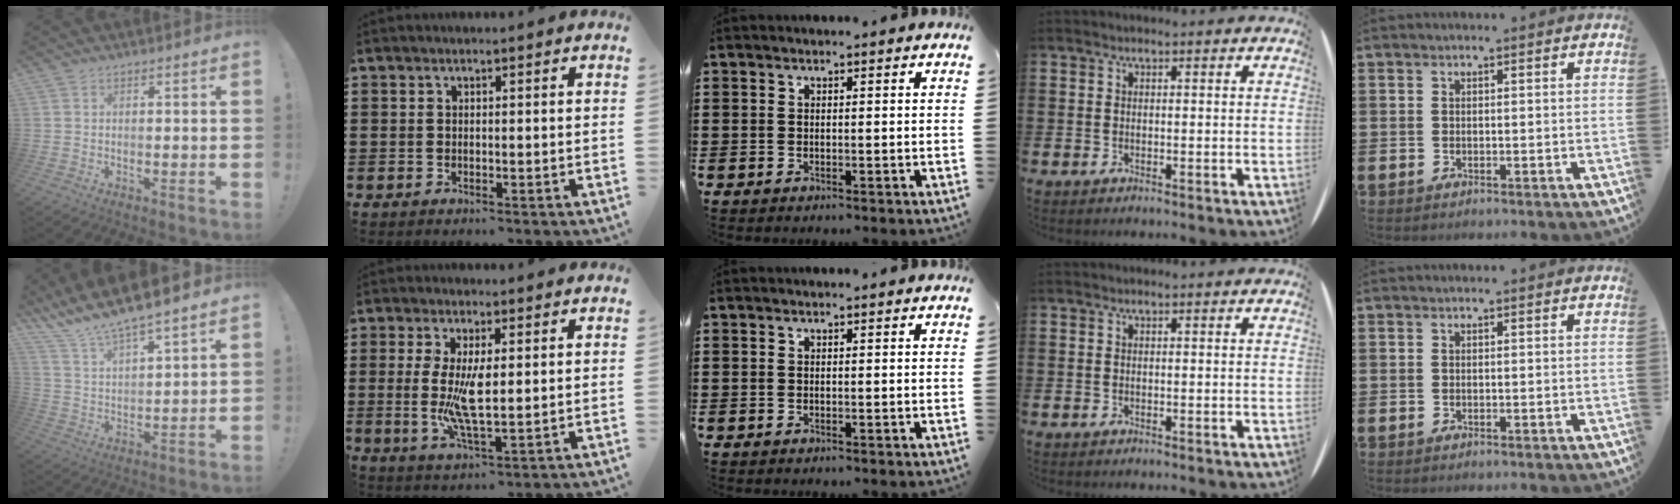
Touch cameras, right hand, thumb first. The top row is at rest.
{"thumb": {"total": 10.3, "force": [9.5, 1.5, 3.7], "torque": [-0.094, -0.077, 0.168]}, "index": {"total": 7.5, "force": [0.5, 2.2, 7.2], "torque": [-0.137, -0.007, 0.006]}}